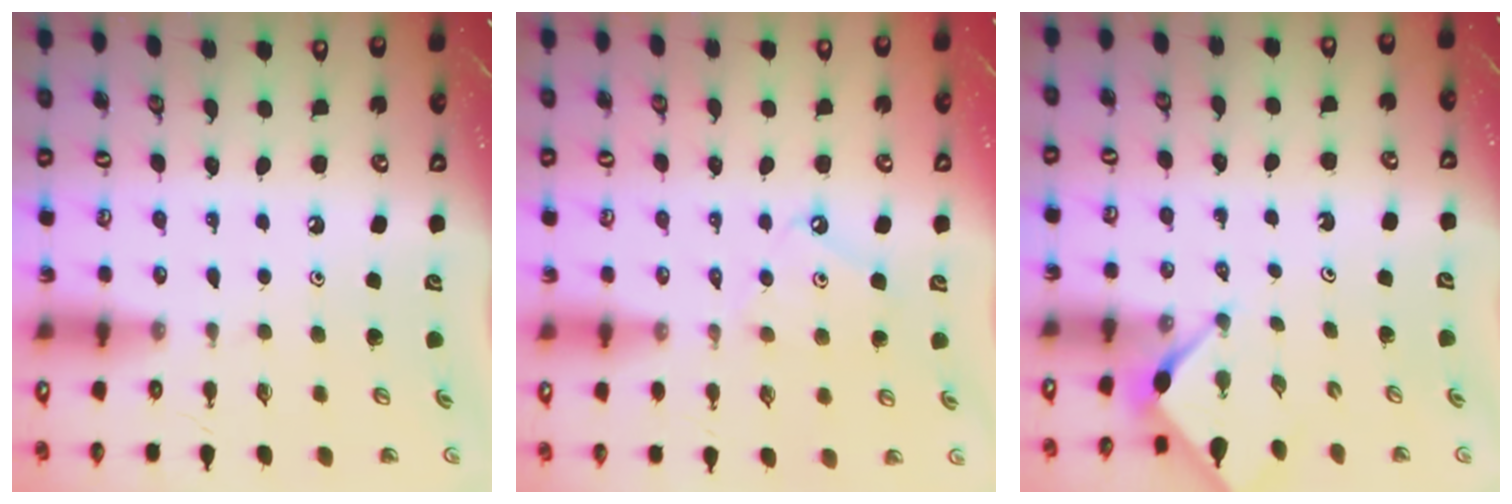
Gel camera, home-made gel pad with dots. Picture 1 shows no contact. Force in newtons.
{"total": 6.8, "press": 6.7, "slide": 0.8}
{"total": 2.9, "press": 2.8, "slide": 0.4}